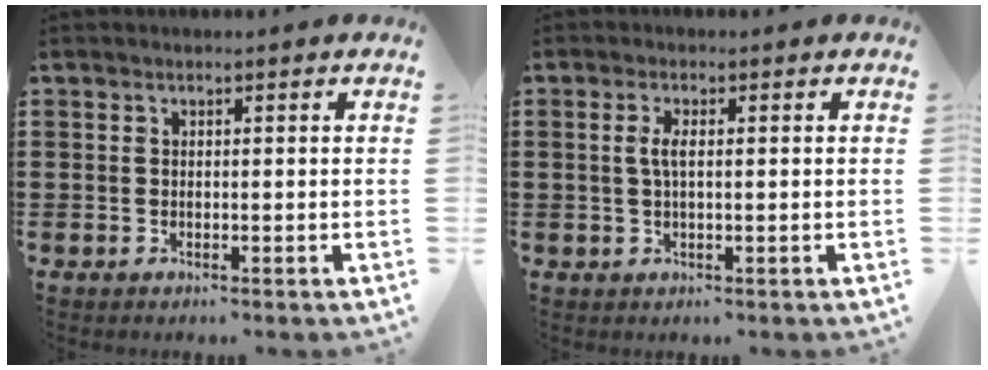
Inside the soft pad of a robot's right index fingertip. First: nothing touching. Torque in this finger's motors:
{"motor_torque": [0.73, -0.25, 0.33, 0.10]}